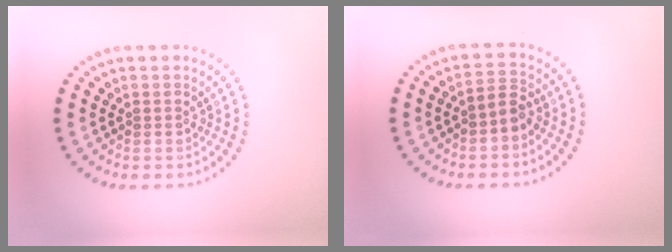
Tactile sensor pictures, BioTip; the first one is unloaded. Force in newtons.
{"total": 2.0, "press": 1.6, "slide": 1.1}